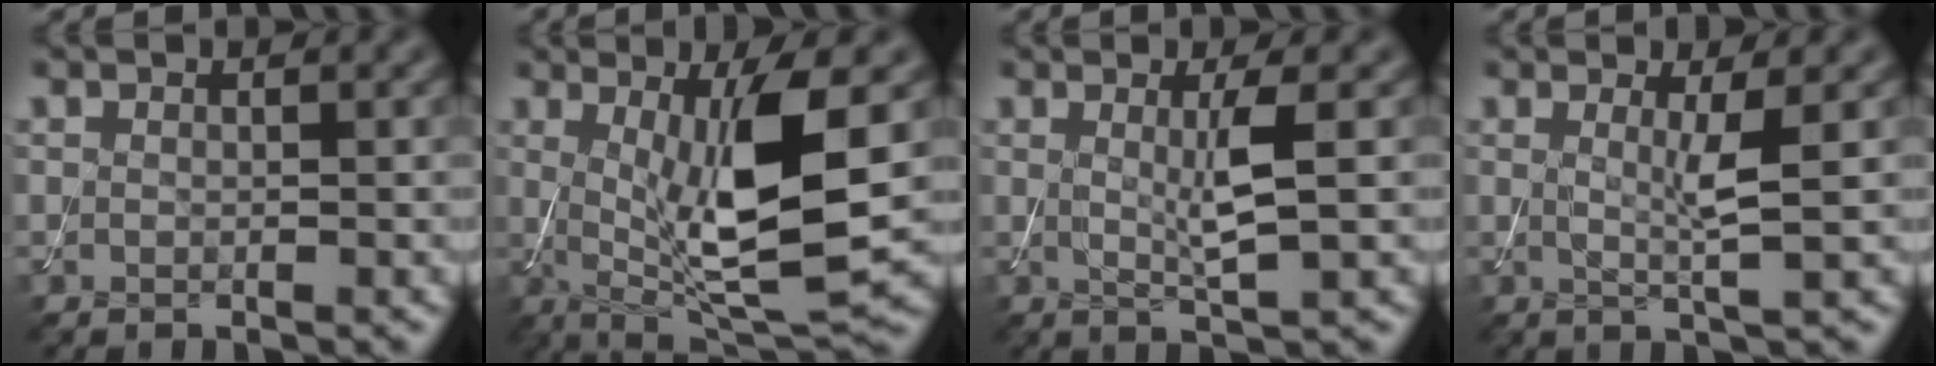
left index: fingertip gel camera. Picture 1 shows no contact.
{"total": 10.4, "force": [0.9, 2.7, 10.0], "torque": [-0.163, -0.014, 0.026]}
{"total": 3.3, "force": [0.5, 0.5, 3.2], "torque": [-0.057, -0.010, 0.010]}
{"total": 2.6, "force": [0.5, 0.4, 2.5], "torque": [-0.044, -0.008, 0.005]}